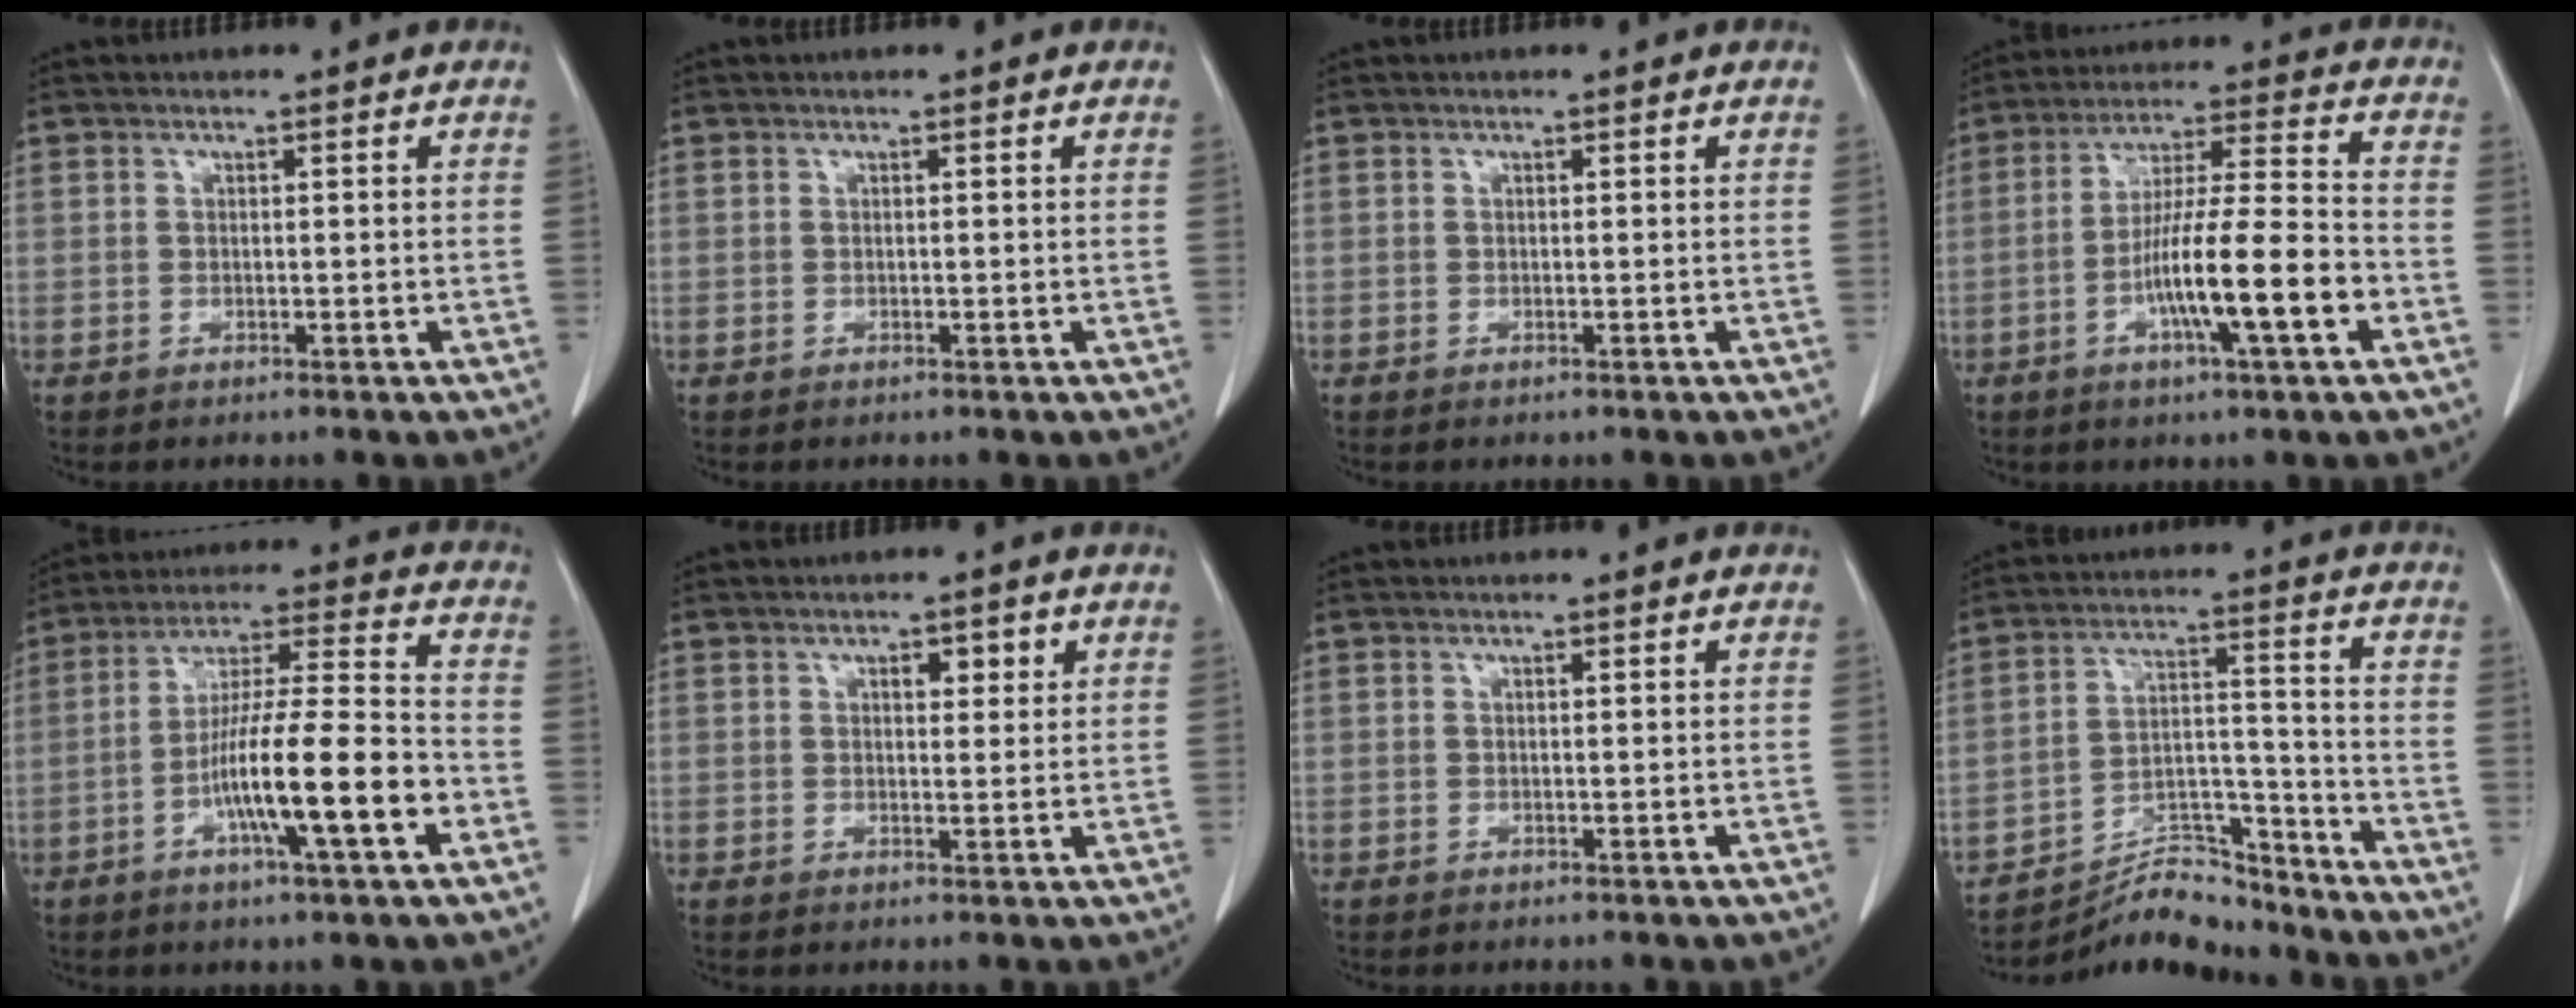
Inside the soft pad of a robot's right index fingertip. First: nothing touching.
{"total": 0.0}
{"total": 0.0}
{"total": 13.9, "force": [-4.7, 0.8, 13.0], "torque": [-0.228, -0.001, -0.080]}
{"total": 15.3, "force": [-5.2, 0.9, 14.3], "torque": [-0.250, 0.000, -0.088]}
{"total": 2.8, "force": [1.3, 1.2, 2.1], "torque": [-0.029, 0.002, 0.018]}
{"total": 0.0}
{"total": 10.5, "force": [-10.3, 1.5, 1.2], "torque": [-0.020, 0.035, -0.181]}